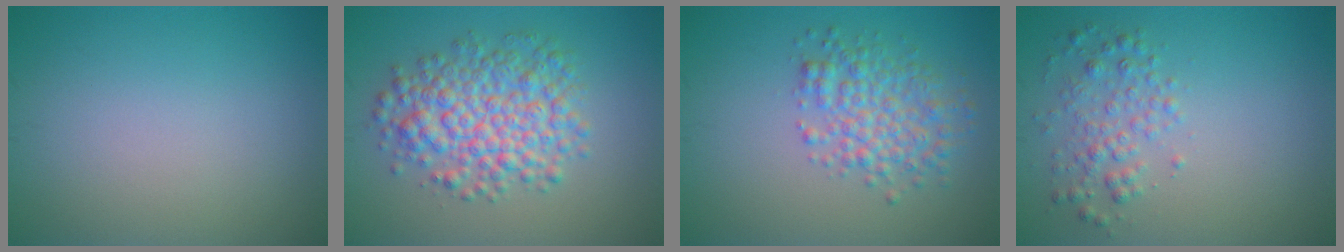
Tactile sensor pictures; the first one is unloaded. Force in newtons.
{"total": 6.4, "press": 6.4, "slide": 0.1}
{"total": 4.1, "press": 4.1, "slide": 0.1}
{"total": 2.4, "press": 2.4, "slide": 0.1}